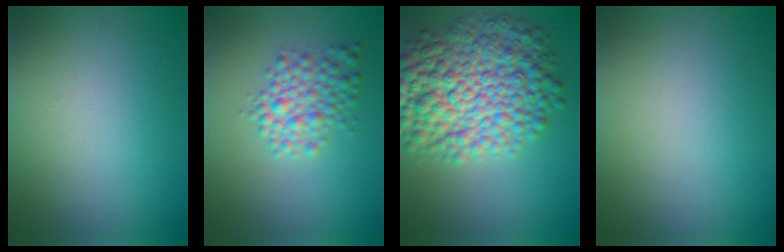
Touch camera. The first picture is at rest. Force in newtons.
{"total": 3.3, "press": 3.3, "slide": 0.1}
{"total": 10.1, "press": 10.1, "slide": 0.1}
{"total": 0.0}